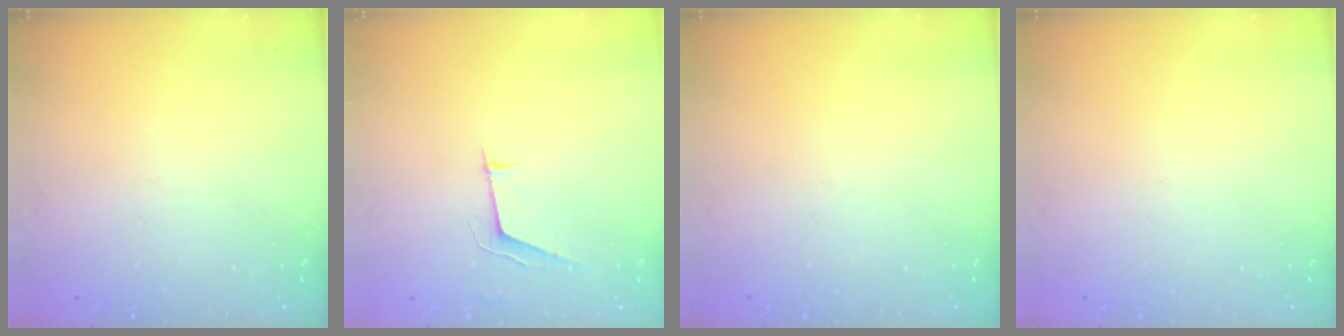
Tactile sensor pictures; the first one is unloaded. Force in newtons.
{"total": 5.4, "press": 4.9, "slide": 2.4}
{"total": 0.0}
{"total": 0.0}